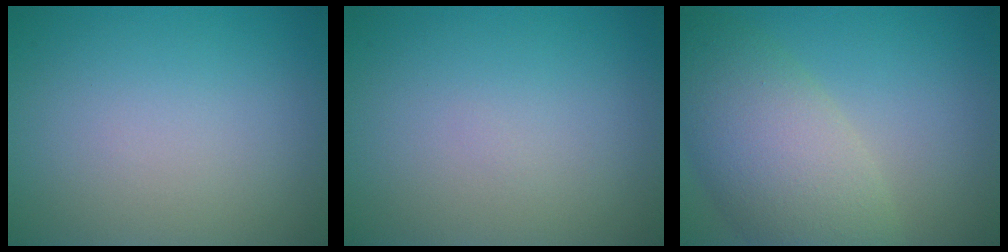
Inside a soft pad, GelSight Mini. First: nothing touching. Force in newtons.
{"total": 0.0}
{"total": 7.7, "press": 7.7, "slide": 0.3}